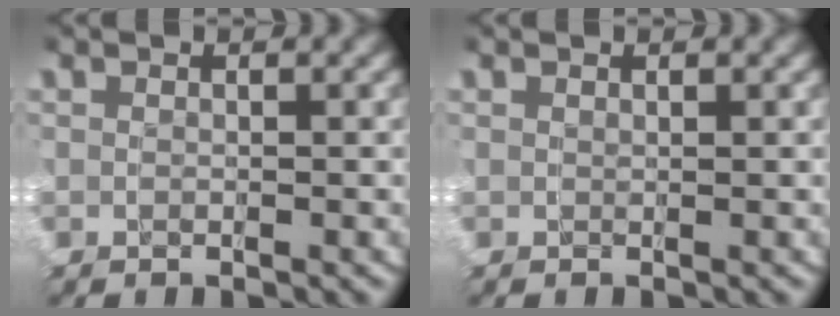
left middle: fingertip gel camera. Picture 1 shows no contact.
{"total": 0.0}